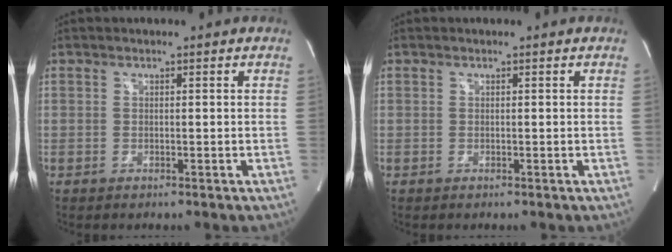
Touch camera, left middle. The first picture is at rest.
{"total": 0.0}